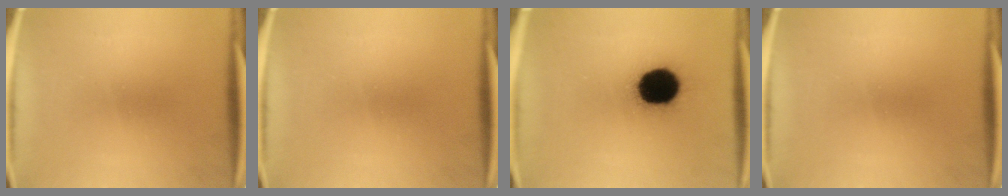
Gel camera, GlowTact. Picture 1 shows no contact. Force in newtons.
{"total": 0.0}
{"total": 18.5}
{"total": 0.0}